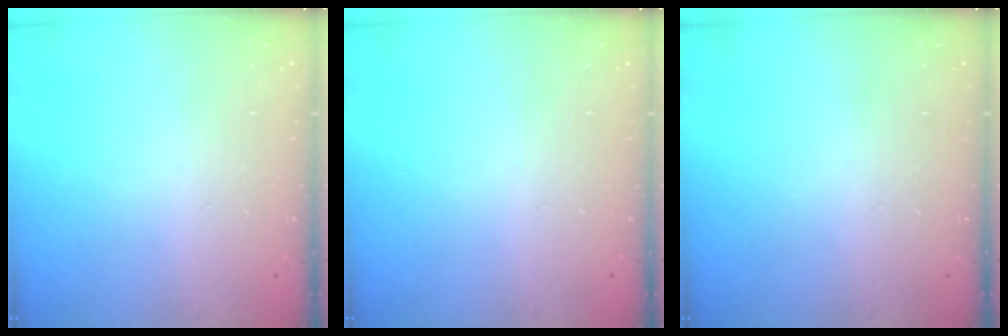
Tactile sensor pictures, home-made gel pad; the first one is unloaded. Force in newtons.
{"total": 0.0}
{"total": 0.0}